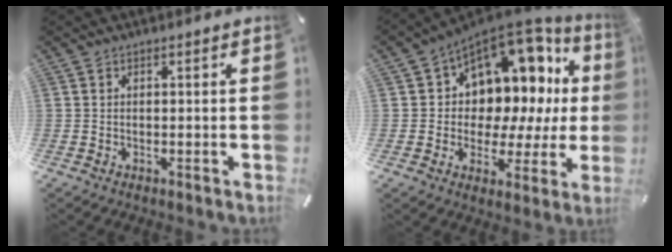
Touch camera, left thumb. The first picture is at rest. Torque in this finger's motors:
{"motor_torque": [2.52, 2.49, 0.70, 0.18, 0.13]}